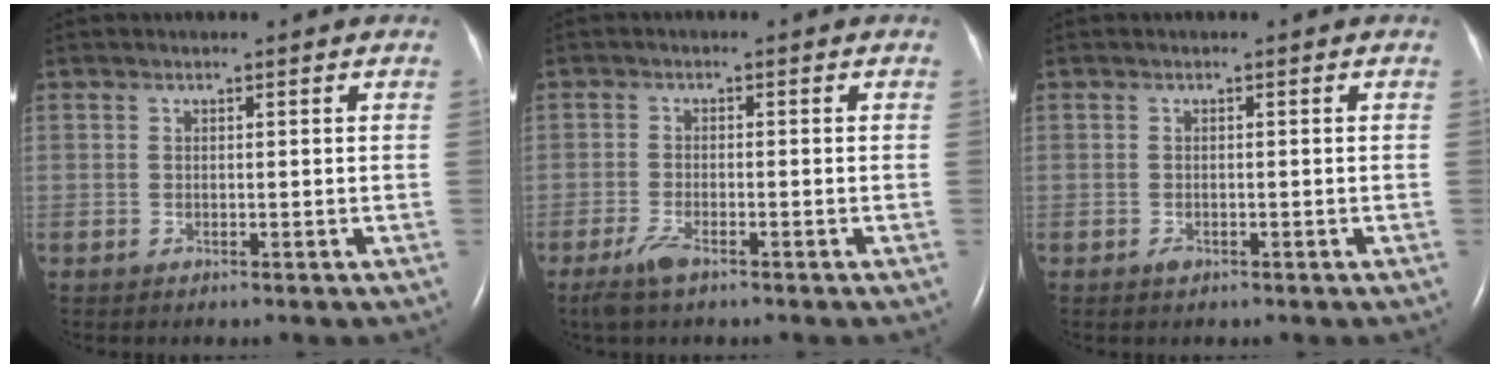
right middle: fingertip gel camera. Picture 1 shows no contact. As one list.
[{"total": 3.2, "force": [-2.2, 0.6, 2.2], "torque": [-0.058, -0.006, -0.045]}, {"total": 0.8, "force": [-0.5, 0.4, 0.4], "torque": [-0.009, 0.000, -0.006]}]